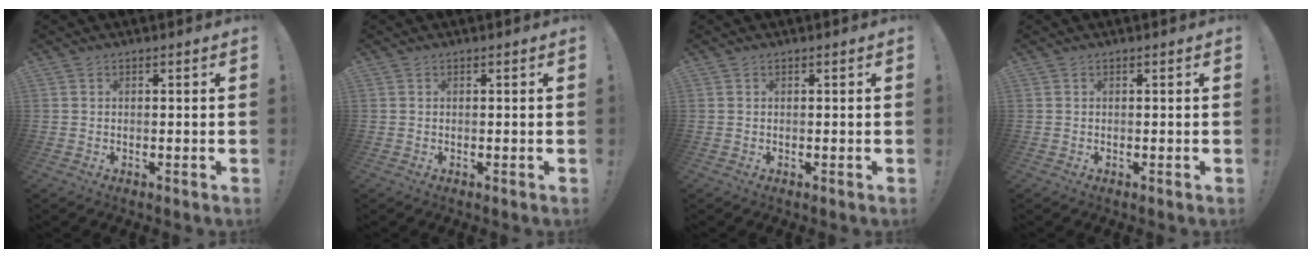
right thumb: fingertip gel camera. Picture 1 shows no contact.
{"total": 0.0}
{"total": 0.0}
{"total": 0.0}